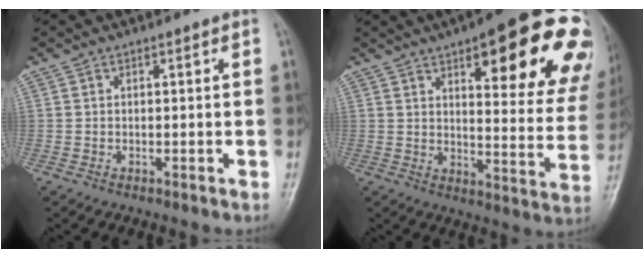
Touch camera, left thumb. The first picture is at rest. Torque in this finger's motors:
{"motor_torque": [1.11, 0.73, 1.71, -1.07, 0.10]}